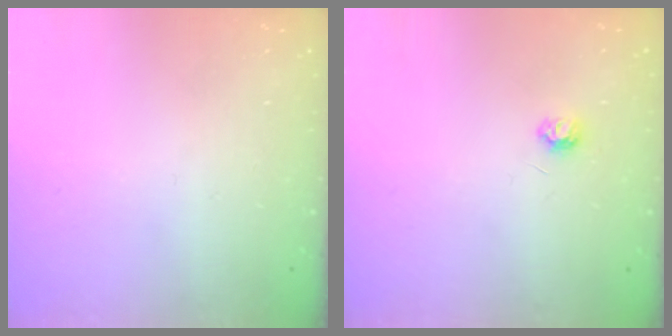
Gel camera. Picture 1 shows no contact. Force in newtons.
{"total": 3.5, "press": 3.5, "slide": 0.5}